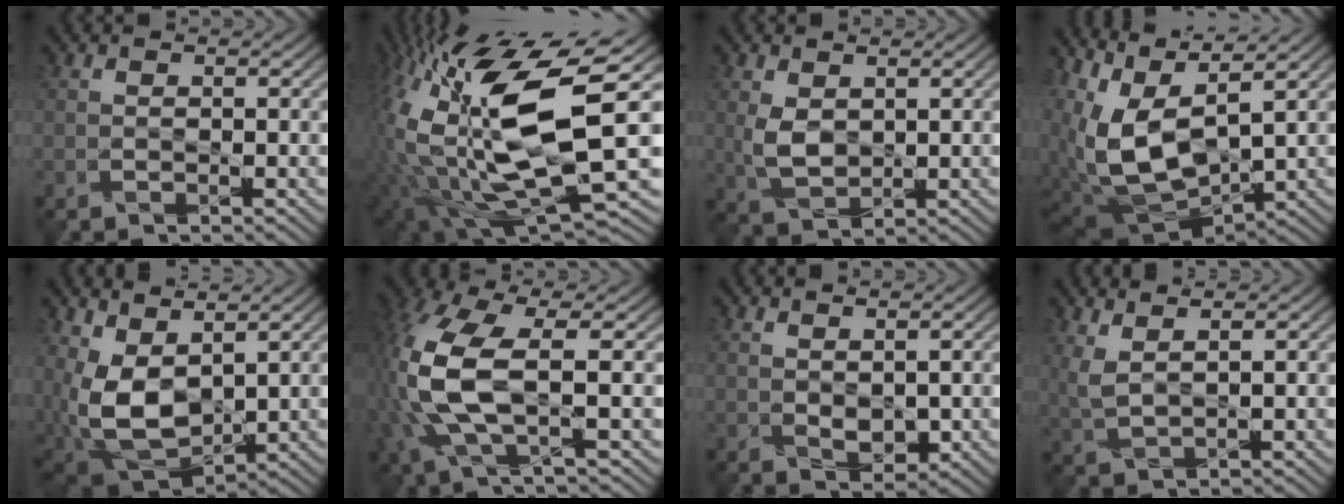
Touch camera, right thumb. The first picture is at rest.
{"total": 17.7, "force": [1.9, 8.5, 15.3], "torque": [-0.353, -0.031, 0.055]}
{"total": 4.0, "force": [0.8, 2.6, 2.8], "torque": [-0.070, -0.001, 0.021]}
{"total": 12.7, "force": [0.7, 4.9, 11.7], "torque": [-0.275, 0.002, 0.031]}
{"total": 11.6, "force": [2.4, 6.6, 9.2], "torque": [-0.222, -0.010, 0.054]}
{"total": 10.9, "force": [-0.1, 4.3, 10.0], "torque": [-0.263, 0.003, -0.008]}
{"total": 2.3, "force": [0.6, 1.2, 1.8], "torque": [-0.039, -0.004, 0.017]}
{"total": 3.4, "force": [2.4, 0.9, 2.3], "torque": [-0.072, 0.007, 0.055]}